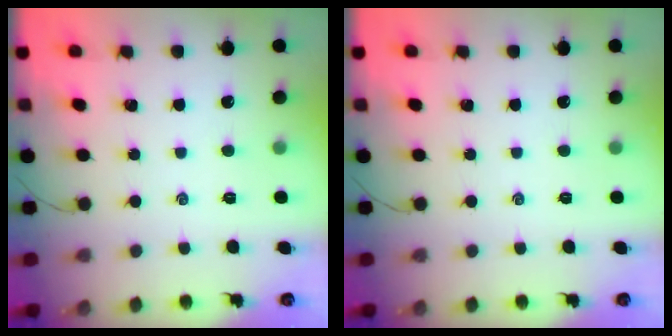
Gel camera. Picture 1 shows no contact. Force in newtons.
{"total": 0.0}